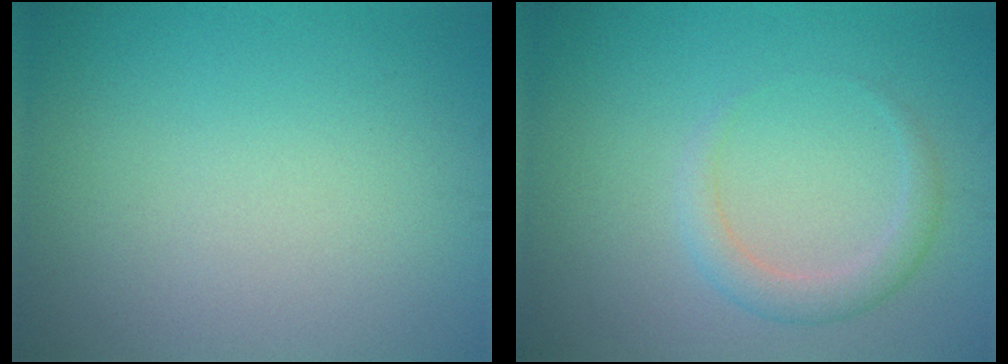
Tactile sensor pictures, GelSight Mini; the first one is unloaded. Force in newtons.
{"total": 2.1, "press": 2.1, "slide": 0.1}